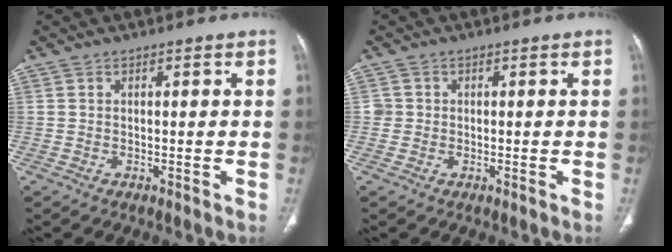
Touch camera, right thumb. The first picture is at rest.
{"total": 1.6, "force": [0.0, 1.6, 0.1], "torque": [0.008, 0.006, -0.002]}